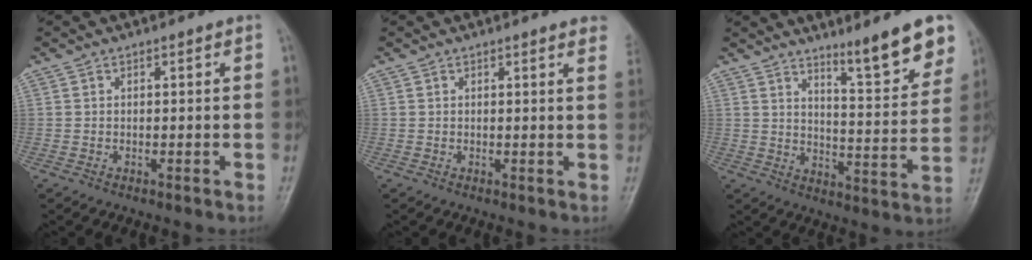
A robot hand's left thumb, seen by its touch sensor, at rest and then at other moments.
{"total": 4.4, "force": [3.8, 0.5, 2.2], "torque": [-0.016, -0.007, 0.025]}
{"total": 12.4, "force": [8.7, 1.9, 8.7], "torque": [-0.099, -0.063, 0.133]}